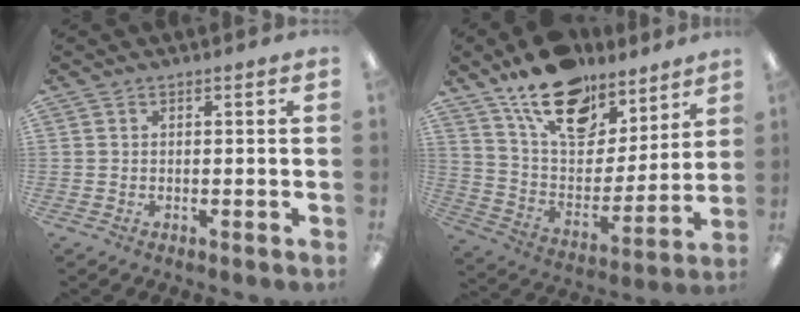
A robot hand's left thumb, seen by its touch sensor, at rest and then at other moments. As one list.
[{"total": 19.2, "force": [14.0, 9.6, 8.9], "torque": [-0.158, -0.084, 0.251]}]